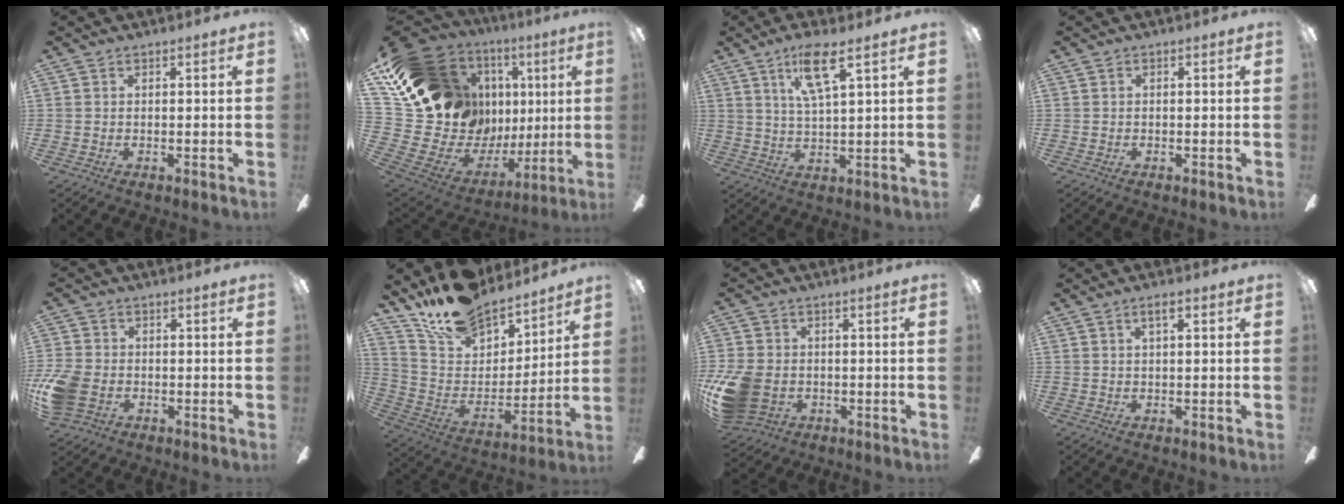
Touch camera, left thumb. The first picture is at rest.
{"total": 20.1, "force": [7.4, 14.8, 11.4], "torque": [-0.247, -0.072, 0.173]}
{"total": 9.4, "force": [5.6, 2.0, 7.2], "torque": [-0.137, -0.005, 0.093]}
{"total": 0.0}
{"total": 8.8, "force": [-2.2, 6.6, 5.4], "torque": [-0.124, 0.014, -0.036]}
{"total": 17.6, "force": [15.4, 7.3, 4.5], "torque": [-0.103, -0.121, 0.282]}
{"total": 12.2, "force": [-2.8, 9.2, 7.4], "torque": [-0.167, 0.017, -0.049]}
{"total": 2.7, "force": [1.3, 0.8, 2.2], "torque": [-0.039, 0.001, 0.019]}